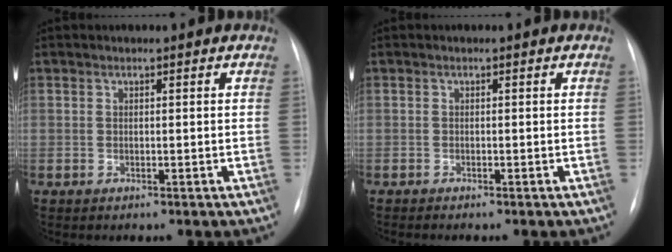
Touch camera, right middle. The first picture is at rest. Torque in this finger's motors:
{"motor_torque": [0.62, -0.72, -0.01, 0.00]}